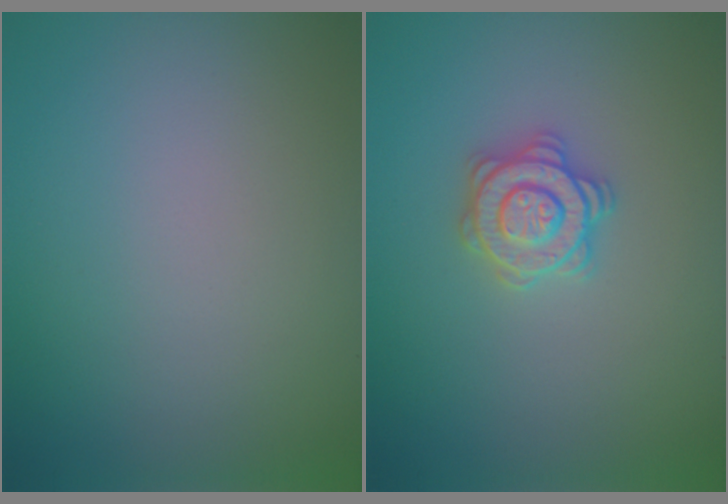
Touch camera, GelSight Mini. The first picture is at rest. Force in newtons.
{"total": 2.9, "press": 2.8, "slide": 0.6}